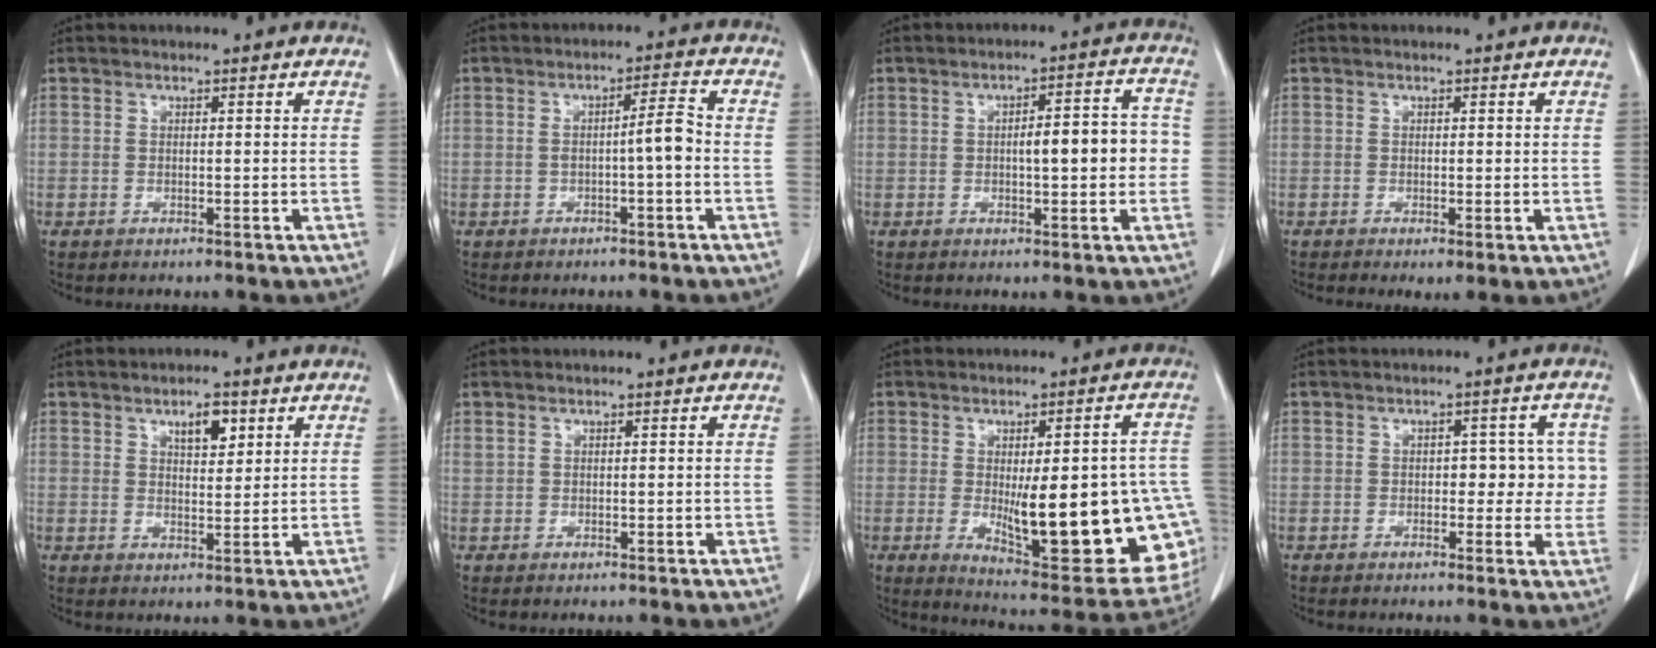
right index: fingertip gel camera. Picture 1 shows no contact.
{"total": 3.9, "force": [-0.8, 0.0, 3.8], "torque": [-0.058, 0.009, -0.012]}
{"total": 7.4, "force": [-0.2, 1.8, 7.2], "torque": [-0.103, 0.020, 0.002]}
{"total": 1.5, "force": [-0.2, 0.4, 1.4], "torque": [-0.026, -0.009, 0.003]}
{"total": 4.6, "force": [2.5, 1.7, 3.5], "torque": [-0.056, -0.003, 0.042]}
{"total": 1.0, "force": [0.5, 0.4, 0.8], "torque": [-0.024, 0.006, 0.017]}
{"total": 24.3, "force": [-3.8, 6.7, 23.0], "torque": [-0.222, 0.002, -0.023]}
{"total": 5.9, "force": [0.5, 3.5, 4.8], "torque": [-0.038, 0.023, 0.007]}